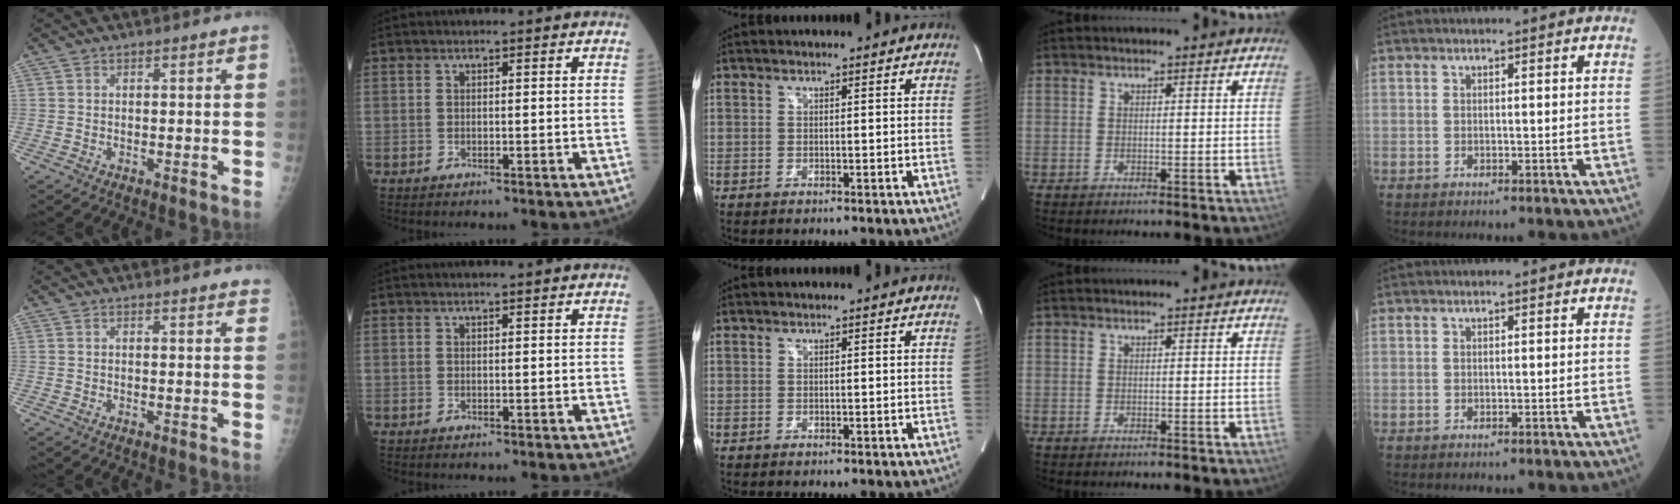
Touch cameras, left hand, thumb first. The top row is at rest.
{"thumb": {"total": 3.8, "force": [3.6, 0.7, 0.9], "torque": [0.003, -0.014, 0.028]}, "index": {"total": 2.5, "force": [2.3, -0.1, 0.9], "torque": [-0.009, 0.014, 0.030]}}